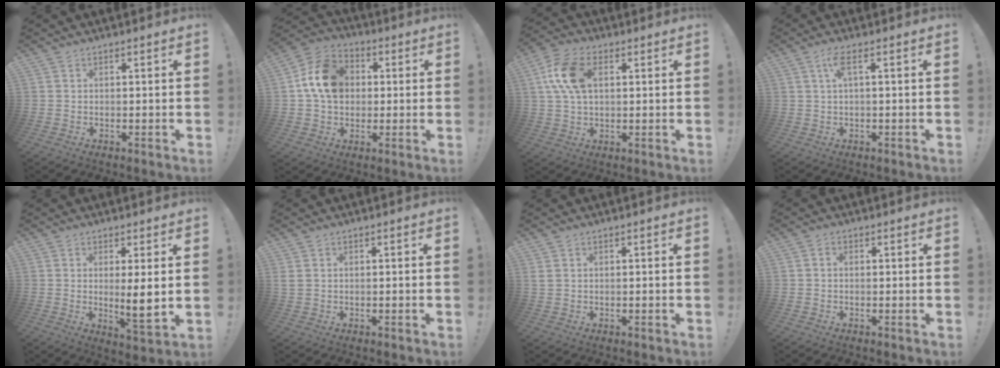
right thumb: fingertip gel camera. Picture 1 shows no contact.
{"total": 14.3, "force": [2.6, 11.4, 8.3], "torque": [-0.128, 0.010, 0.058]}
{"total": 12.4, "force": [3.1, 7.6, 9.3], "torque": [-0.184, 0.005, 0.057]}
{"total": 4.1, "force": [0.8, 0.5, 3.9], "torque": [-0.077, 0.002, 0.012]}
{"total": 7.6, "force": [0.9, 1.1, 7.4], "torque": [-0.106, -0.017, 0.015]}
{"total": 1.5, "force": [0.3, 1.1, 0.9], "torque": [-0.025, 0.006, 0.009]}
{"total": 1.3, "force": [0.4, 0.9, 0.9], "torque": [-0.024, 0.008, 0.009]}
{"total": 0.7, "force": [-0.1, 0.6, 0.3], "torque": [-0.007, 0.003, -0.002]}